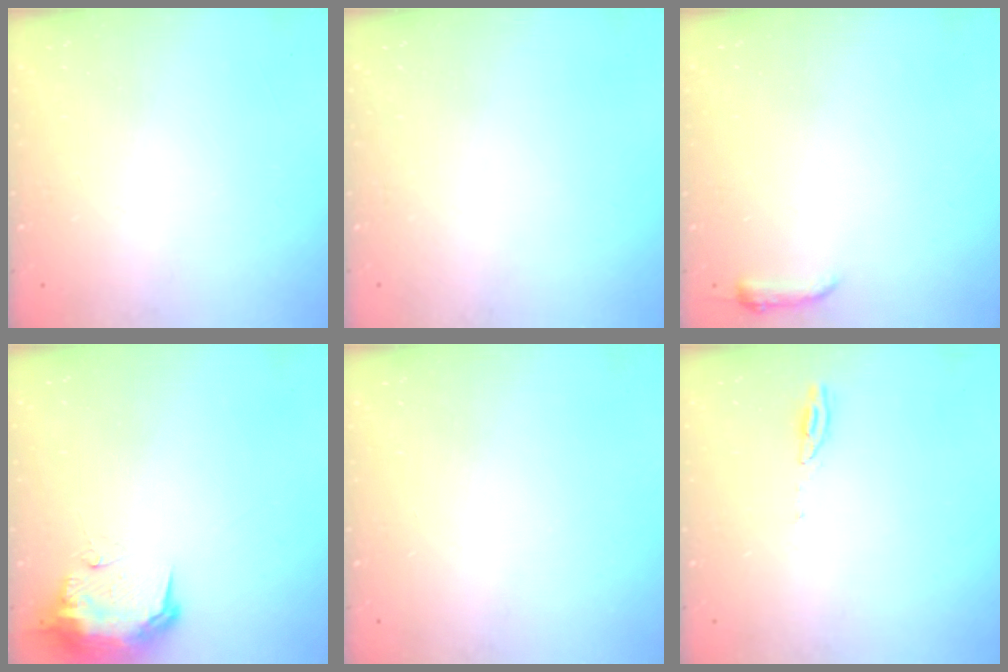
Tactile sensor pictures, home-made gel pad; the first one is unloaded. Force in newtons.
{"total": 0.0}
{"total": 3.6, "press": 3.5, "slide": 0.6}
{"total": 11.4, "press": 11.4, "slide": 1.1}
{"total": 0.0}
{"total": 3.3, "press": 3.3, "slide": 0.3}